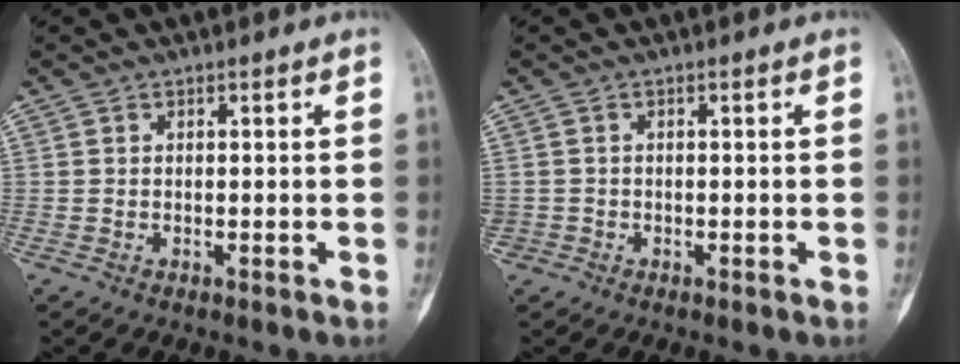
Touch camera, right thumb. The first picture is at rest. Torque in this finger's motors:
{"motor_torque": [2.43, 2.58, 2.35, -0.42, 0.98]}